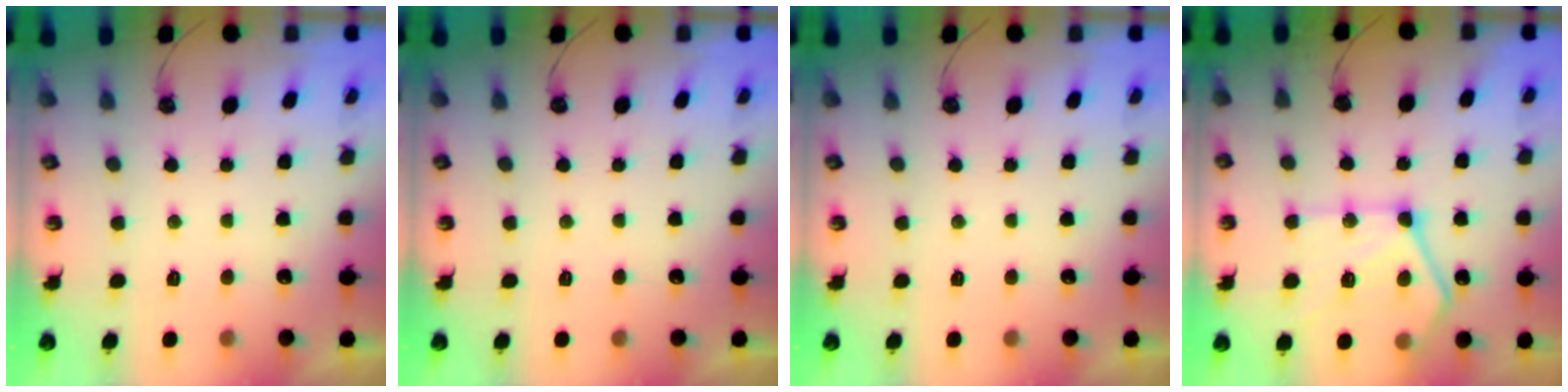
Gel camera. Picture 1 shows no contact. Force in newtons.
{"total": 0.0}
{"total": 0.0}
{"total": 18.7, "press": 18.6, "slide": 1.6}